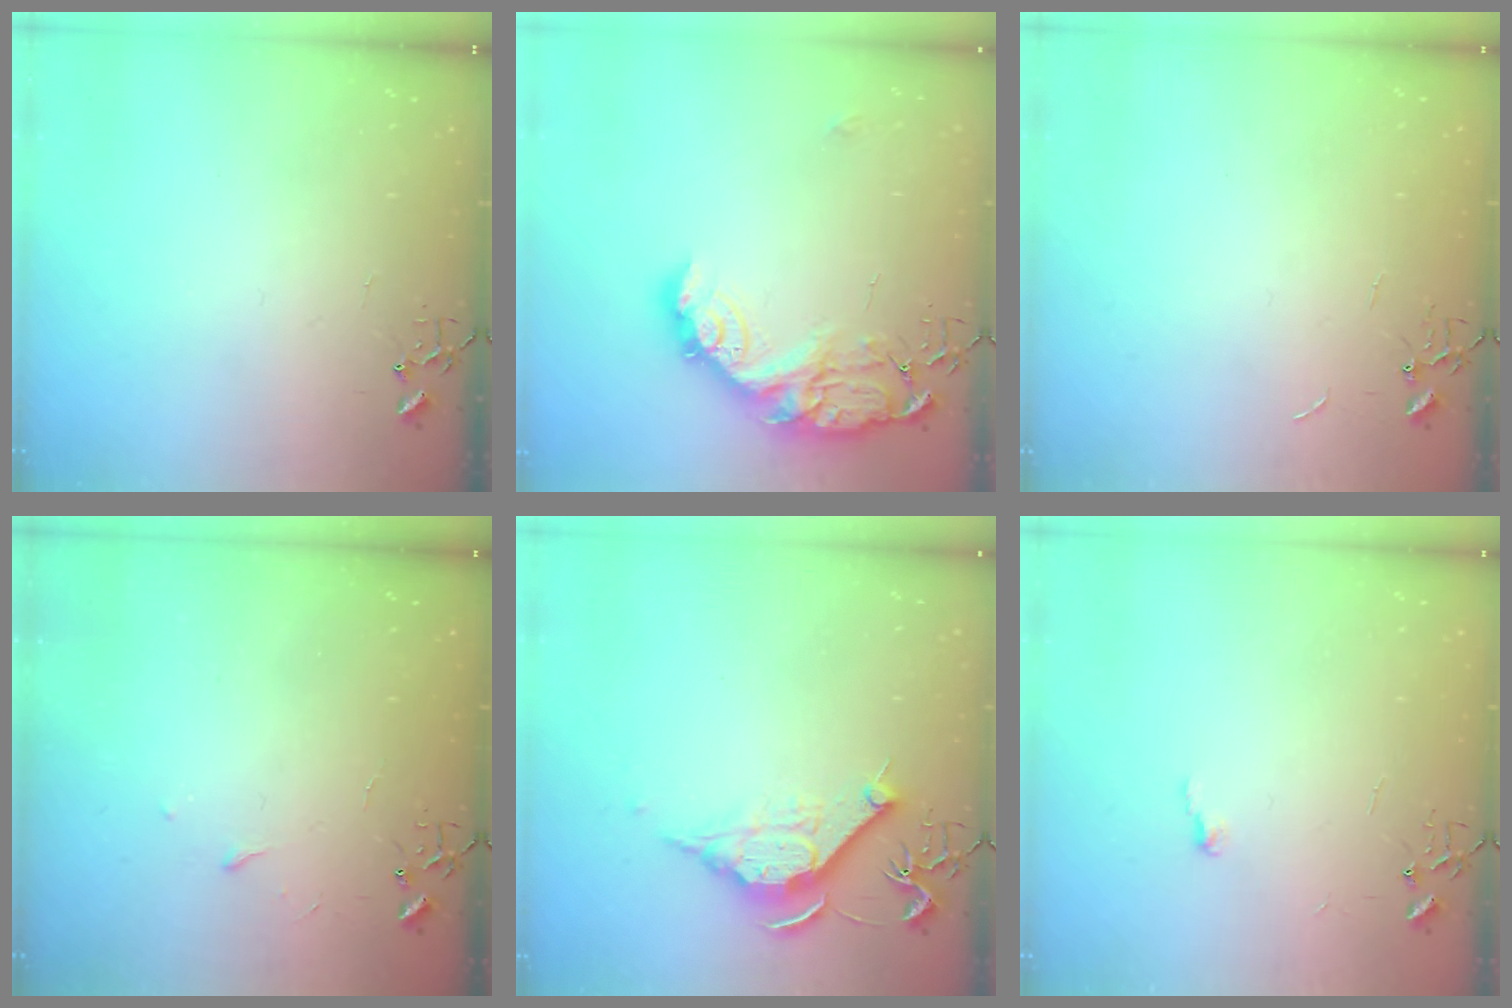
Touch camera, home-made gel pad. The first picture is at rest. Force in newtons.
{"total": 16.6, "press": 16.5, "slide": 1.3}
{"total": 0.7, "press": 0.7, "slide": 0.1}
{"total": 3.6, "press": 3.5, "slide": 0.5}
{"total": 11.3, "press": 11.2, "slide": 1.1}
{"total": 3.3, "press": 3.3, "slide": 0.4}